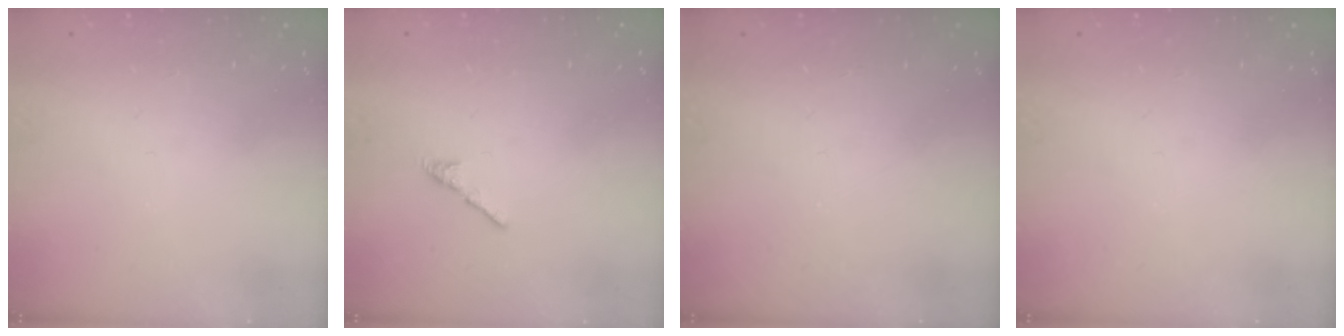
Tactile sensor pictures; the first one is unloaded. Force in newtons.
{"total": 2.7, "press": 2.6, "slide": 0.8}
{"total": 0.0}
{"total": 0.0}